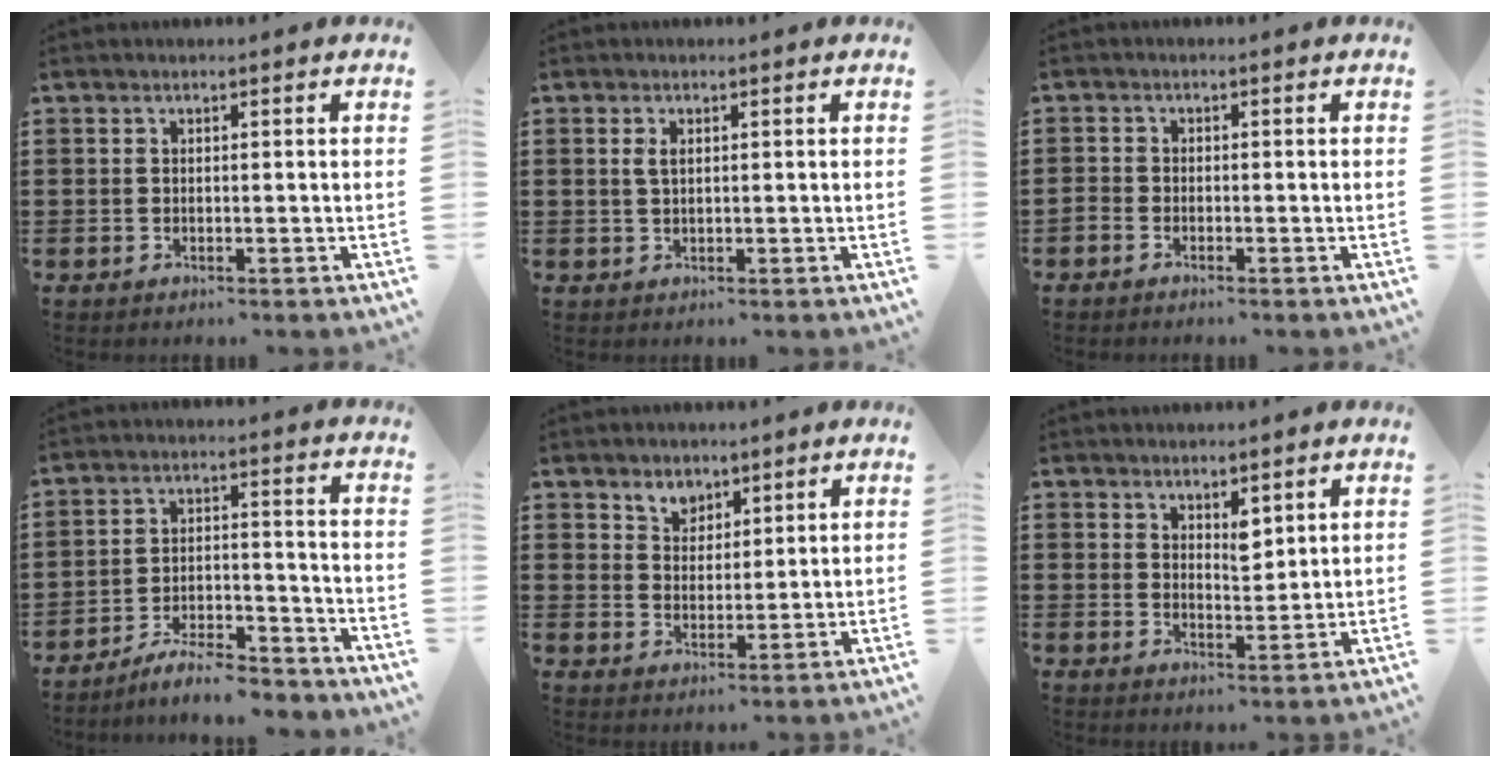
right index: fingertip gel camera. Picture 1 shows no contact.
{"total": 1.8, "force": [0.5, 0.8, 1.5], "torque": [-0.033, 0.005, 0.008]}
{"total": 1.2, "force": [-1.1, 0.3, 0.2], "torque": [-0.005, 0.002, -0.023]}
{"total": 6.6, "force": [-6.0, 0.7, 2.5], "torque": [-0.044, 0.007, -0.113]}
{"total": 3.7, "force": [2.8, 2.5, 0.2], "torque": [-0.019, 0.008, 0.053]}
{"total": 3.3, "force": [2.6, 1.5, 1.4], "torque": [-0.024, 0.001, 0.044]}